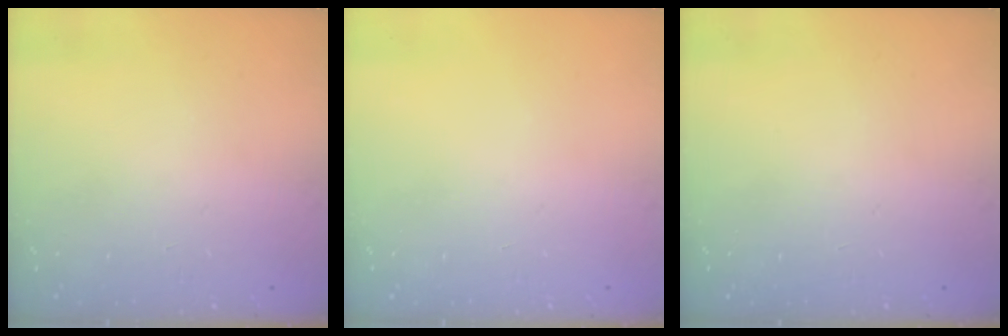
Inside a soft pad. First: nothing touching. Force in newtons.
{"total": 0.0}
{"total": 0.0}